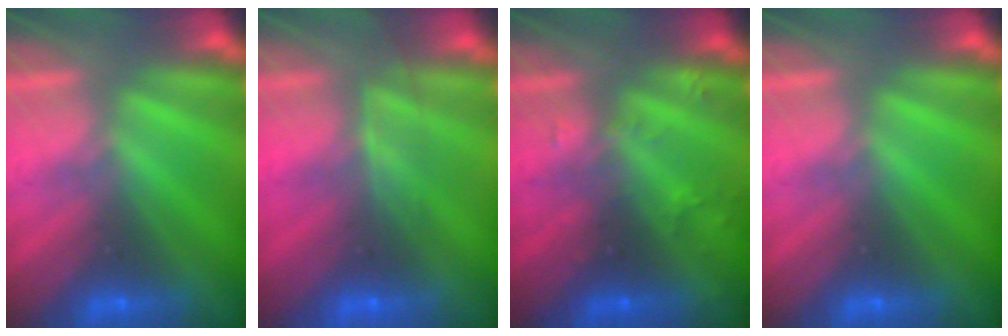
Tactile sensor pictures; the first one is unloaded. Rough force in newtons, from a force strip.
{"total": 2.5}
{"total": 2.4}
{"total": 0.0}